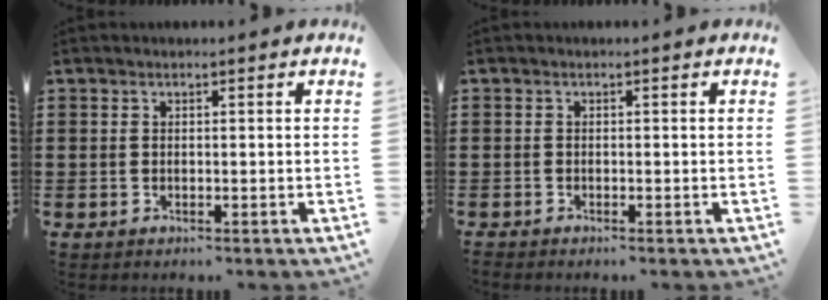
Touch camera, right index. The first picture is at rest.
{"total": 0.7, "force": [-0.7, -0.2, 0.0], "torque": [-0.001, -0.004, -0.014]}